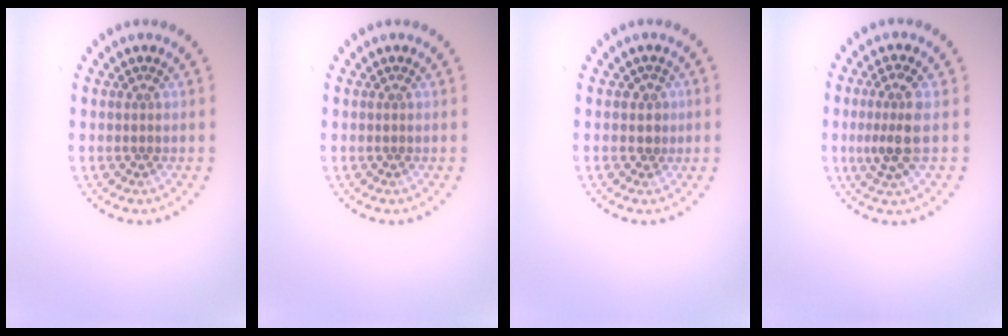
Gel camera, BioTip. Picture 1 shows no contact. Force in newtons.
{"total": 0.0}
{"total": 0.8, "press": 0.5, "slide": 0.6}
{"total": 3.0, "press": 2.6, "slide": 1.5}